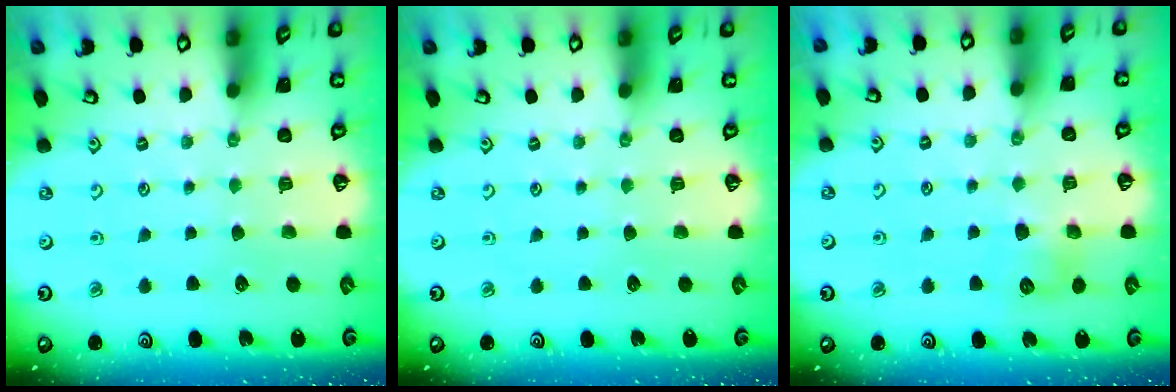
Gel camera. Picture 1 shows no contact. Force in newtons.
{"total": 0.0}
{"total": 6.7, "press": 6.7, "slide": 0.4}